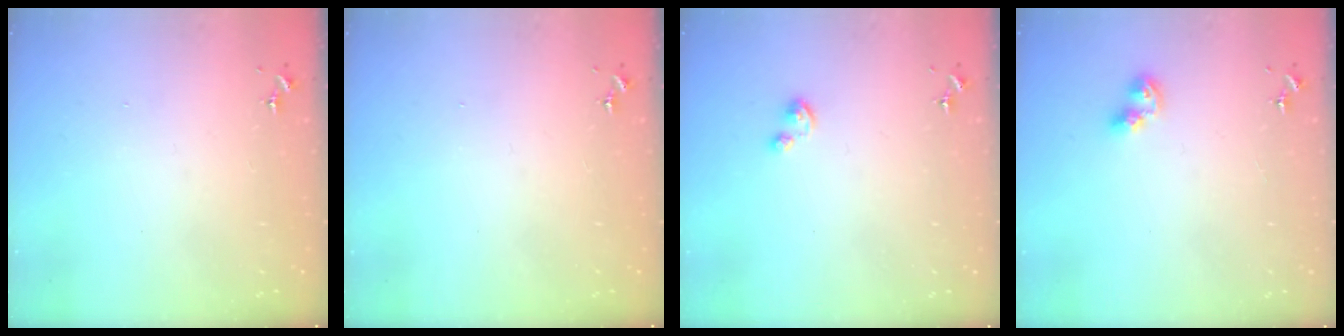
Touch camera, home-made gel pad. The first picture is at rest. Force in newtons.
{"total": 0.0}
{"total": 3.5, "press": 3.5, "slide": 0.4}
{"total": 6.3, "press": 6.3, "slide": 0.6}